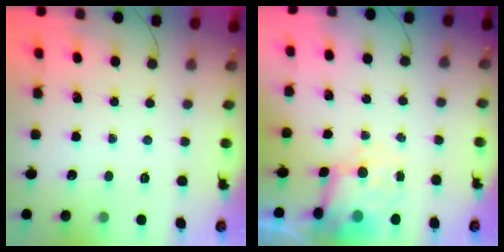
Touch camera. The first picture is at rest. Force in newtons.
{"total": 6.7, "press": 6.6, "slide": 1.3}